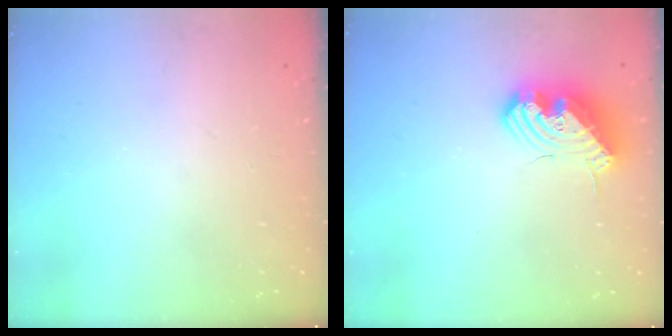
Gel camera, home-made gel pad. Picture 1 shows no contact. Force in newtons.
{"total": 15.2, "press": 15.2, "slide": 0.3}